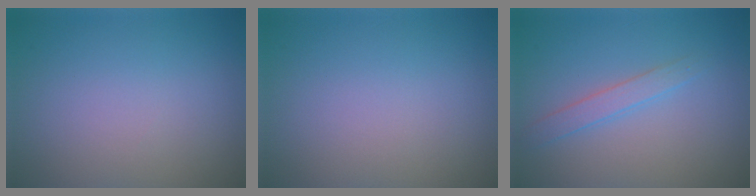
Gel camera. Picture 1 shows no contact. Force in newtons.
{"total": 0.0}
{"total": 1.7, "press": 1.7, "slide": 0.1}